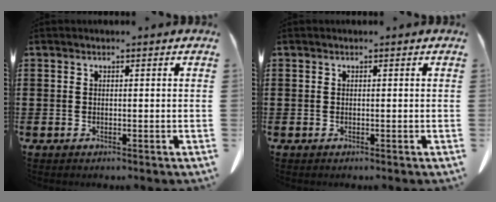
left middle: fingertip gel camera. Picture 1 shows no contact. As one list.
[{"total": 0.0}]